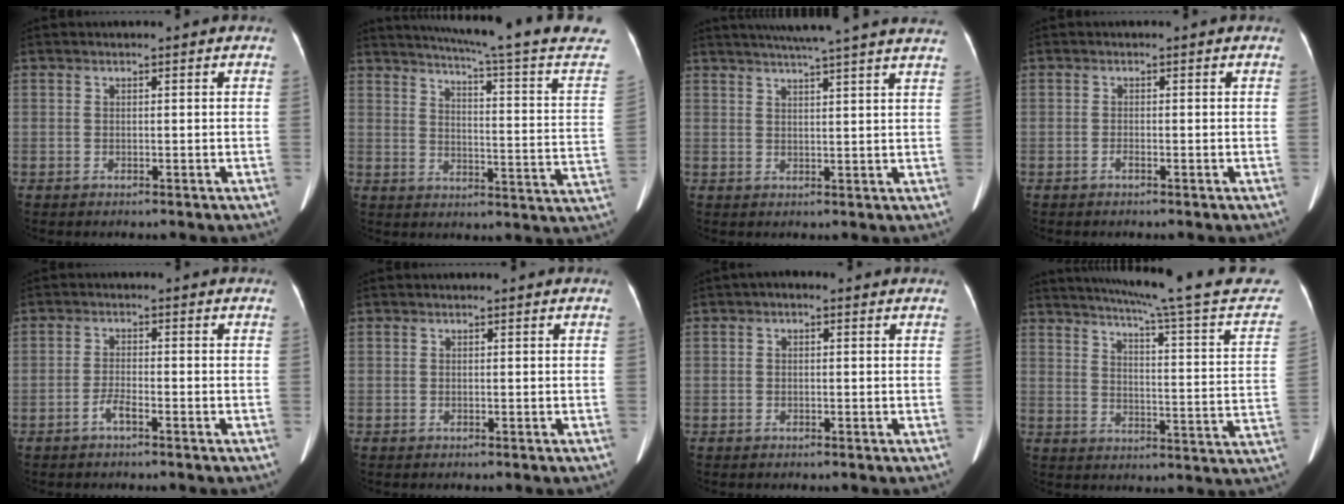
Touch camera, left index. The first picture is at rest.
{"total": 22.1, "force": [19.2, -1.9, 10.9], "torque": [-0.171, -0.075, 0.230]}
{"total": 15.8, "force": [13.8, -1.0, 7.7], "torque": [-0.129, 0.005, 0.171]}
{"total": 0.6, "force": [-0.5, 0.0, 0.3], "torque": [-0.009, -0.001, -0.010]}
{"total": 2.2, "force": [-1.6, 0.2, 1.5], "torque": [-0.034, -0.001, -0.033]}
{"total": 0.0}
{"total": 0.9, "force": [0.1, 0.6, 0.7], "torque": [-0.009, 0.007, -0.005]}
{"total": 24.6, "force": [21.9, 0.1, 11.2], "torque": [-0.162, -0.059, 0.264]}